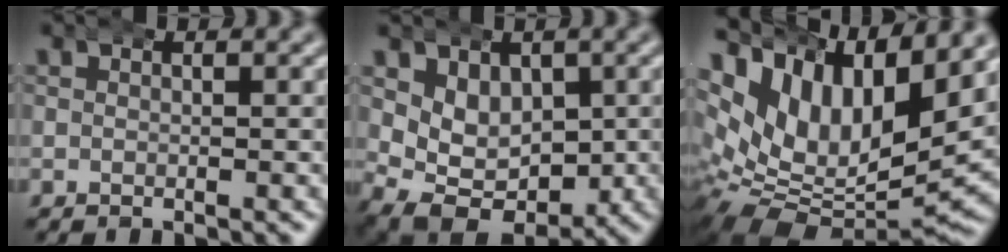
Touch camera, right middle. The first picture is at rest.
{"total": 8.7, "force": [-0.9, 7.4, 4.6], "torque": [-0.085, -0.043, -0.012]}
{"total": 15.9, "force": [1.4, 11.4, 10.9], "torque": [-0.223, -0.040, 0.031]}